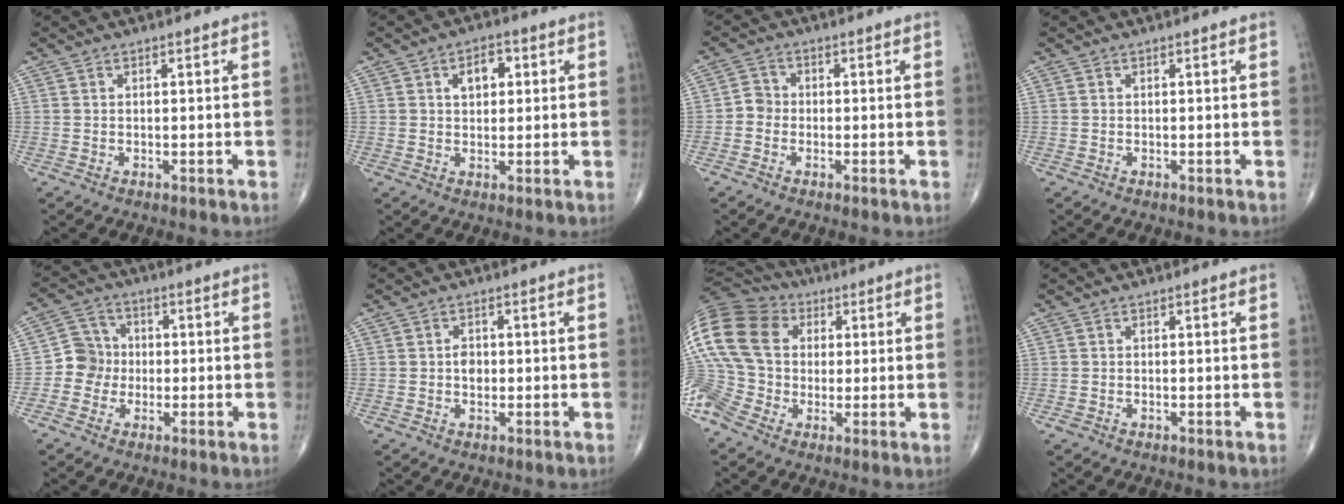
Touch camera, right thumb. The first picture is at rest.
{"total": 5.1, "force": [1.6, 3.3, 3.6], "torque": [-0.036, 0.005, 0.022]}
{"total": 2.7, "force": [-0.8, 2.4, 1.0], "torque": [-0.001, 0.009, -0.025]}
{"total": 0.0}
{"total": 6.1, "force": [-1.1, 5.8, 1.6], "torque": [0.006, 0.017, -0.032]}
{"total": 2.3, "force": [-0.1, 1.8, 1.5], "torque": [-0.012, 0.004, -0.004]}
{"total": 23.0, "force": [3.4, 18.5, 13.2], "torque": [-0.333, 0.063, 0.064]}
{"total": 0.7, "force": [-0.3, 0.4, 0.4], "torque": [-0.012, 0.001, -0.006]}